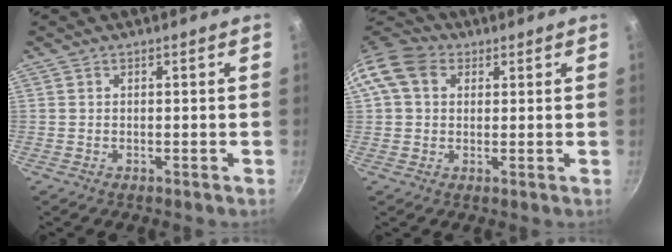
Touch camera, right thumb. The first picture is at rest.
{"total": 9.6, "force": [2.9, 7.4, 5.5], "torque": [-0.084, 0.013, 0.035]}